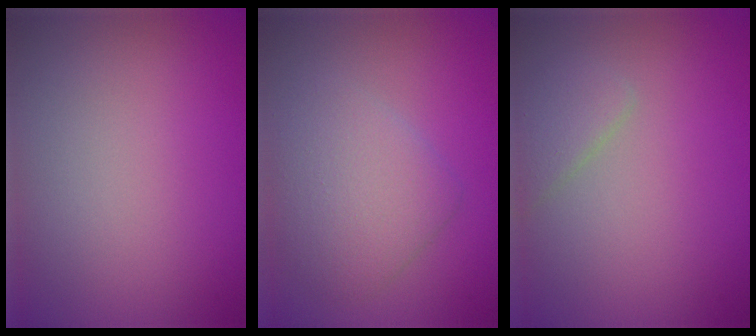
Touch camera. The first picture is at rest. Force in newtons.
{"total": 4.3, "press": 4.3, "slide": 0.2}
{"total": 1.6, "press": 1.6, "slide": 0.1}